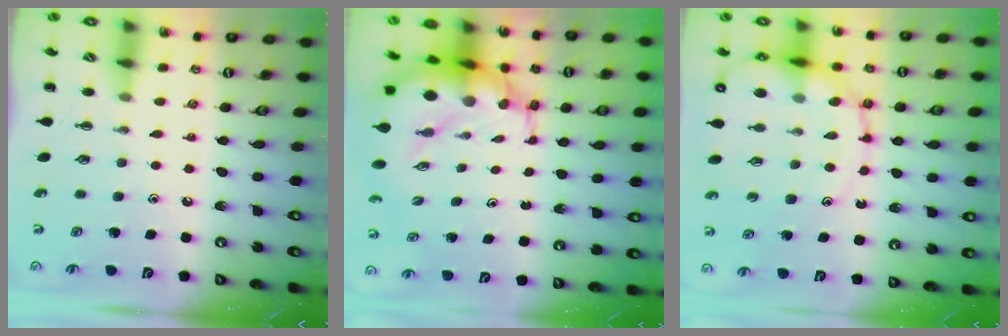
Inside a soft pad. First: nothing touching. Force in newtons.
{"total": 10.8, "press": 10.4, "slide": 2.8}
{"total": 16.7, "press": 16.2, "slide": 4.1}